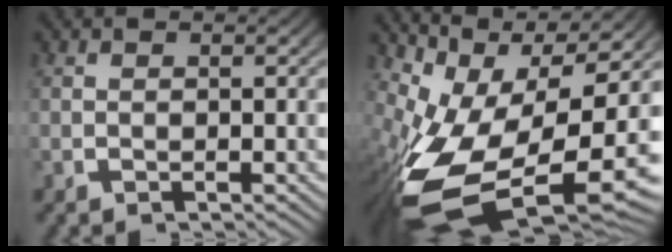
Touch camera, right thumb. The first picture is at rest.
{"total": 18.0, "force": [-1.7, 10.1, 14.8], "torque": [-0.290, -0.059, 0.009]}